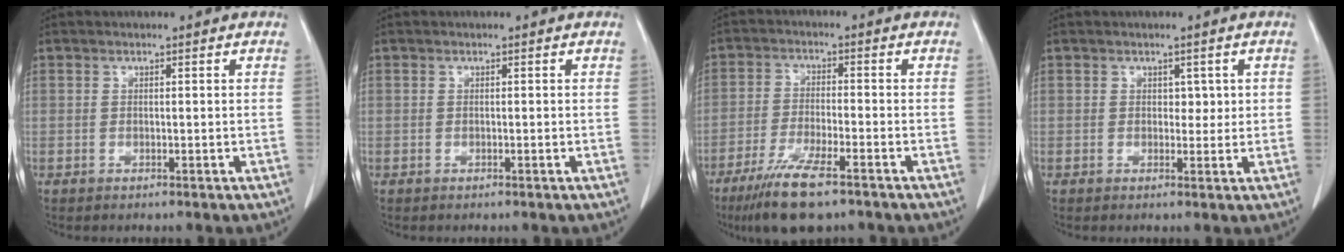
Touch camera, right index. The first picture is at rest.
{"total": 0.0}
{"total": 9.5, "force": [-6.5, 1.5, 6.8], "torque": [-0.127, -0.022, -0.112]}
{"total": 1.9, "force": [0.5, 1.3, 1.2], "torque": [-0.008, -0.001, 0.006]}